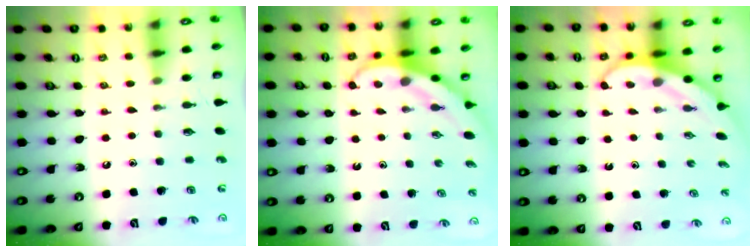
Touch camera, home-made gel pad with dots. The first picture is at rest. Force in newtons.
{"total": 4.0, "press": 3.9, "slide": 0.4}
{"total": 3.5, "press": 3.5, "slide": 0.1}